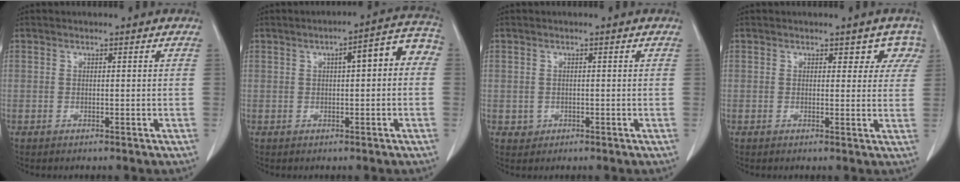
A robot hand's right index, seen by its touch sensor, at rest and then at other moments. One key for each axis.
{"total": 7.0, "fx": 1.0, "fy": 1.9, "fz": 6.7, "tx": -0.081, "ty": 0.037, "tz": 0.006}
{"total": 1.4, "fx": -0.3, "fy": 1.4, "fz": 0.1, "tx": 0.002, "ty": 0.004, "tz": -0.002}
{"total": 3.6, "fx": 2.3, "fy": 2.4, "fz": 1.3, "tx": 0.010, "ty": 0.001, "tz": 0.015}